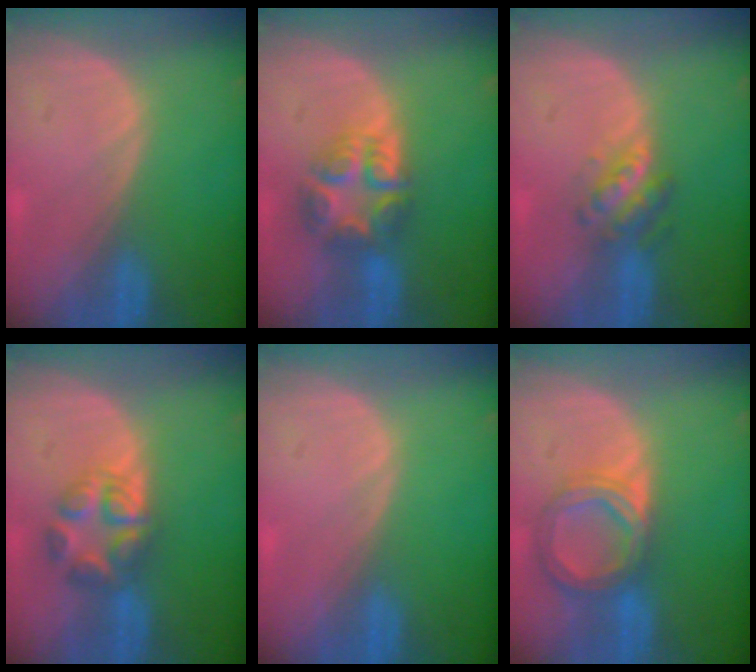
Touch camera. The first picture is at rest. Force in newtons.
{"total": 7.6, "press": 6.6, "slide": 3.7}
{"total": 4.9, "press": 4.4, "slide": 2.1}
{"total": 5.8, "press": 5.8, "slide": 0.1}
{"total": 0.0}
{"total": 6.8, "press": 6.2, "slide": 2.6}